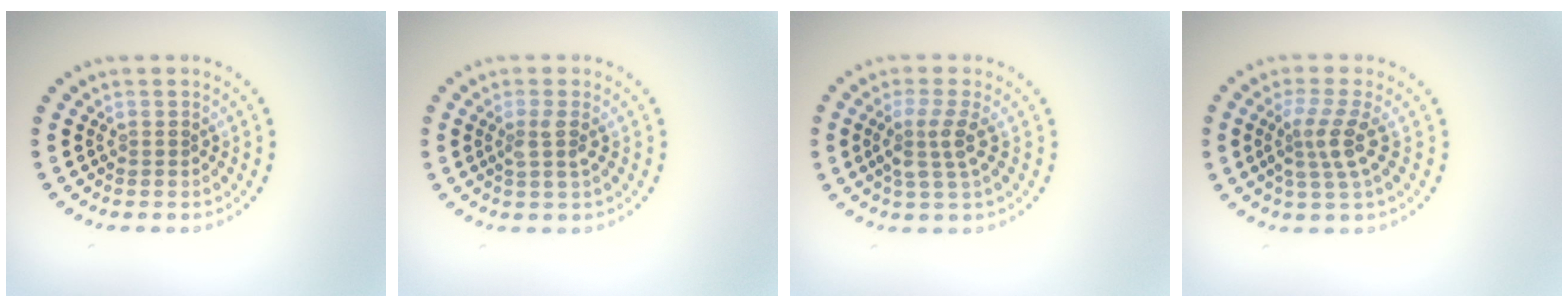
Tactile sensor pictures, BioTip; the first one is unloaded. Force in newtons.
{"total": 1.6, "press": 1.2, "slide": 1.0}
{"total": 2.7, "press": 2.2, "slide": 1.6}
{"total": 2.8, "press": 2.1, "slide": 1.9}